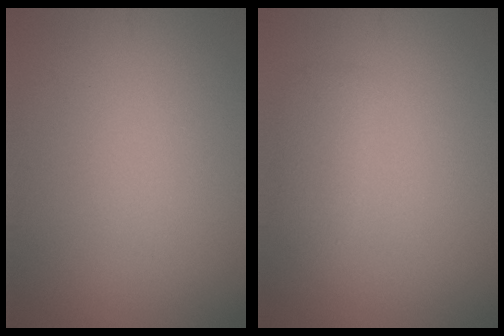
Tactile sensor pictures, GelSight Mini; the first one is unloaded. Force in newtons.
{"total": 1.9, "press": 1.9, "slide": 0.1}